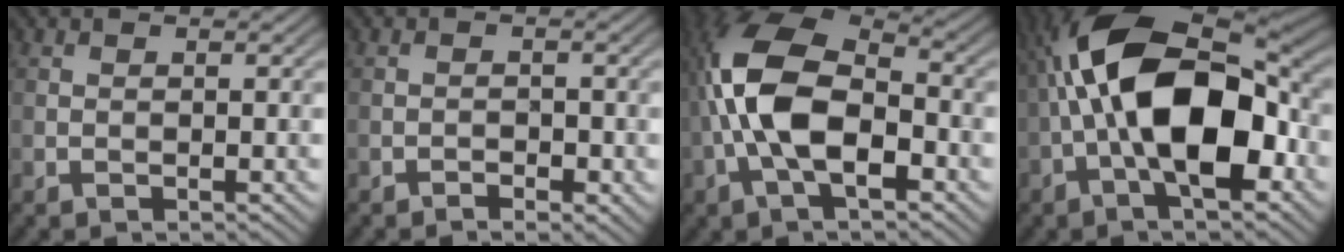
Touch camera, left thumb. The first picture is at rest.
{"total": 1.7, "force": [-1.0, 0.8, 1.1], "torque": [-0.014, 0.000, -0.018]}
{"total": 12.2, "force": [-2.4, 6.4, 10.1], "torque": [-0.221, 0.005, -0.056]}
{"total": 16.4, "force": [-1.4, 7.8, 14.4], "torque": [-0.242, 0.036, -0.045]}